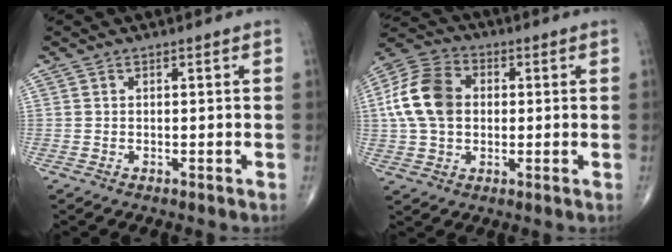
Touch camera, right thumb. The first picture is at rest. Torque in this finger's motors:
{"motor_torque": [0.95, 1.45, 0.59, -0.51, 0.34]}